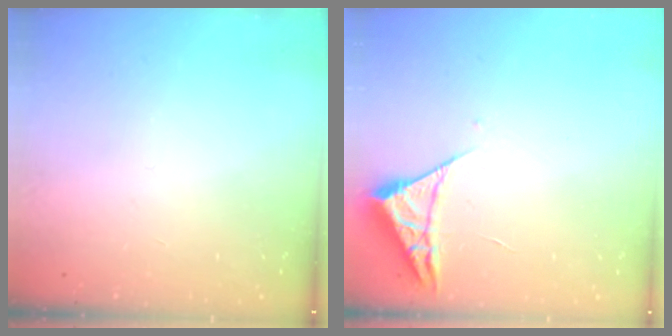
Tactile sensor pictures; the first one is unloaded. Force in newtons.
{"total": 4.2, "press": 4.2, "slide": 0.5}